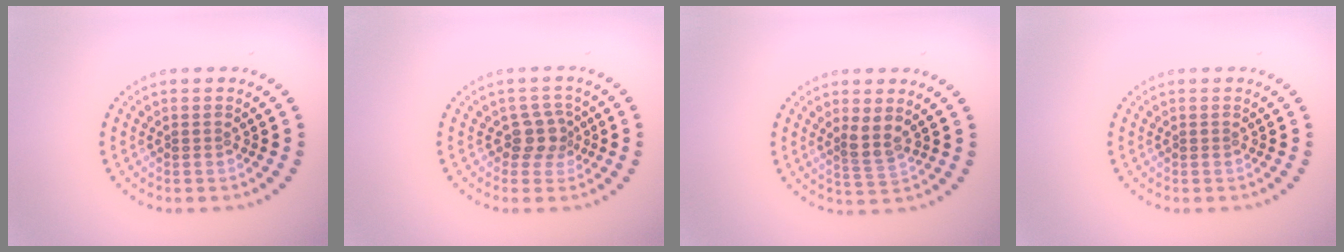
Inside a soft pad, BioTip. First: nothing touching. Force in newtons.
{"total": 2.4, "press": 1.9, "slide": 1.4}
{"total": 2.1, "press": 1.6, "slide": 1.4}
{"total": 0.0}